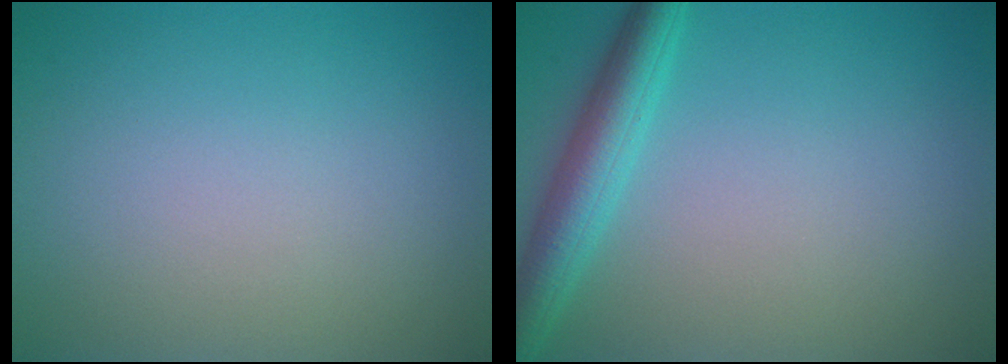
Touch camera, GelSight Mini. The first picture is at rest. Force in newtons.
{"total": 4.2, "press": 4.2, "slide": 0.1}